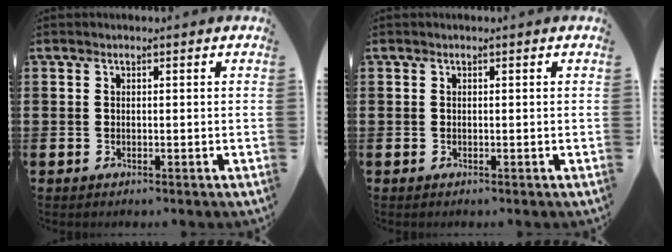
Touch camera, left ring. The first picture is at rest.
{"total": 0.0}